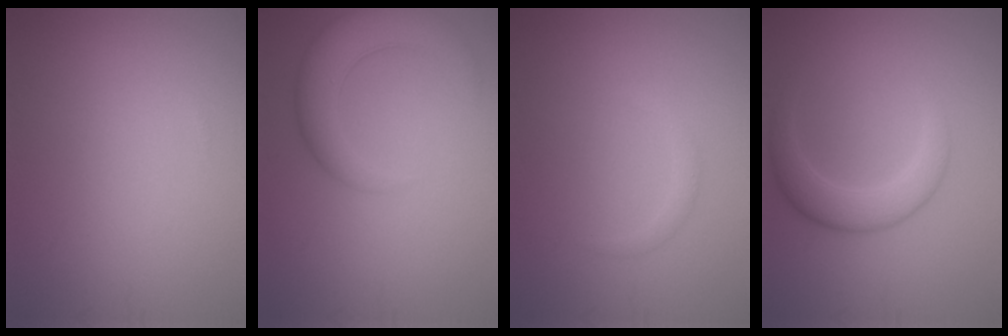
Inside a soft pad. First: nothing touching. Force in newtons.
{"total": 4.9, "press": 4.9, "slide": 0.3}
{"total": 1.0, "press": 1.0, "slide": 0.0}
{"total": 3.2, "press": 3.2, "slide": 0.1}